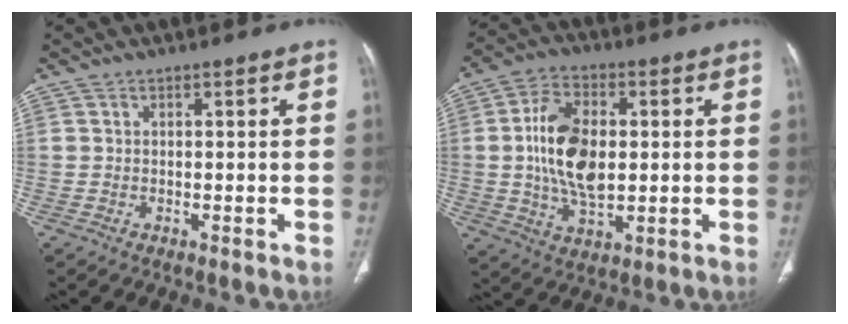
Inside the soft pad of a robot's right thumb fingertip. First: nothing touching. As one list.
[{"total": 13.7, "force": [0.8, 7.9, 11.2], "torque": [-0.200, 0.001, 0.017]}]